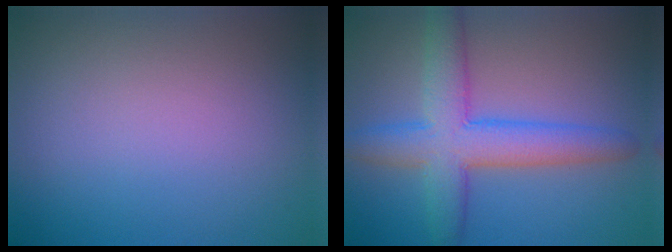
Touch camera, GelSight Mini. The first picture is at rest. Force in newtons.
{"total": 6.8, "press": 6.8, "slide": 0.2}